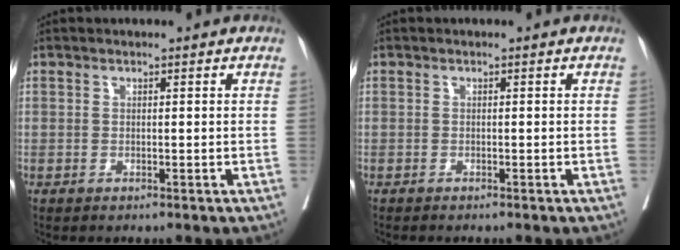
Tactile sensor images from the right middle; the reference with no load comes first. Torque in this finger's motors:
{"motor_torque": [0.22, -0.21, 0.04, 0.01]}